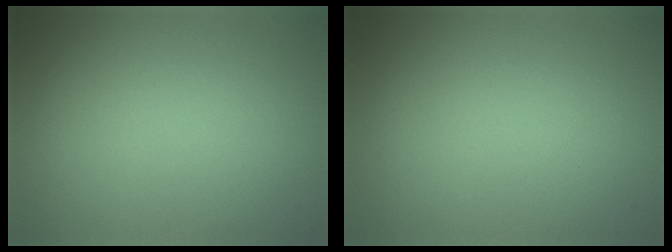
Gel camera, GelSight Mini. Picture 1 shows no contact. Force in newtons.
{"total": 0.0}